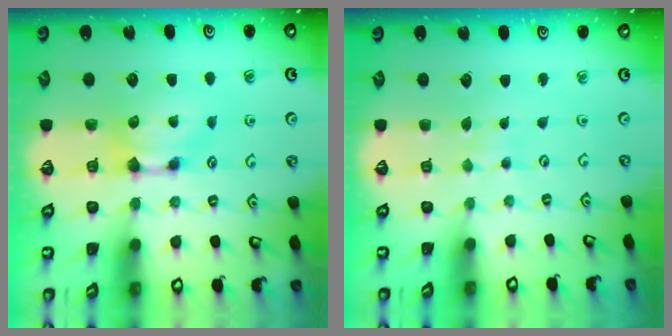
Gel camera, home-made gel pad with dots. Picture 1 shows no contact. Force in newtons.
{"total": 5.8, "press": 5.8, "slide": 0.2}